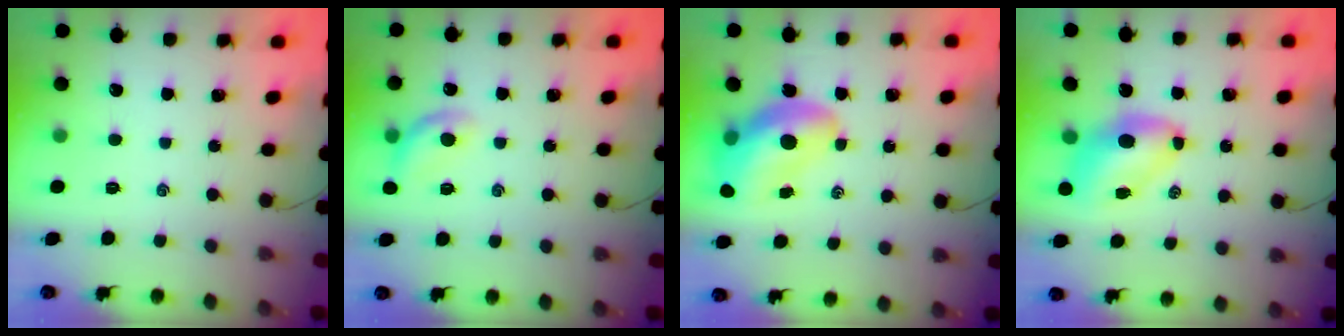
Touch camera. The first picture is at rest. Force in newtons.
{"total": 10.1, "press": 9.9, "slide": 2.1}
{"total": 14.4, "press": 13.9, "slide": 4.0}
{"total": 7.2, "press": 7.1, "slide": 1.1}